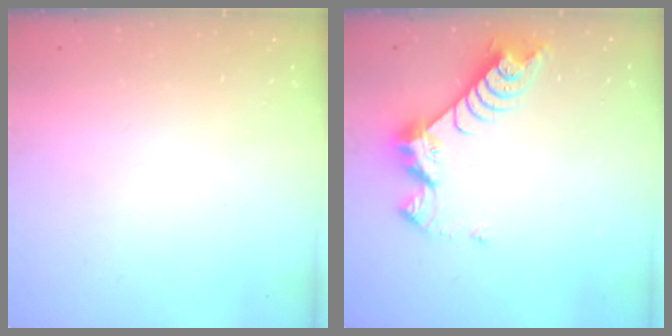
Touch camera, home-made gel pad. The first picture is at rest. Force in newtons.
{"total": 8.2, "press": 8.2, "slide": 0.5}